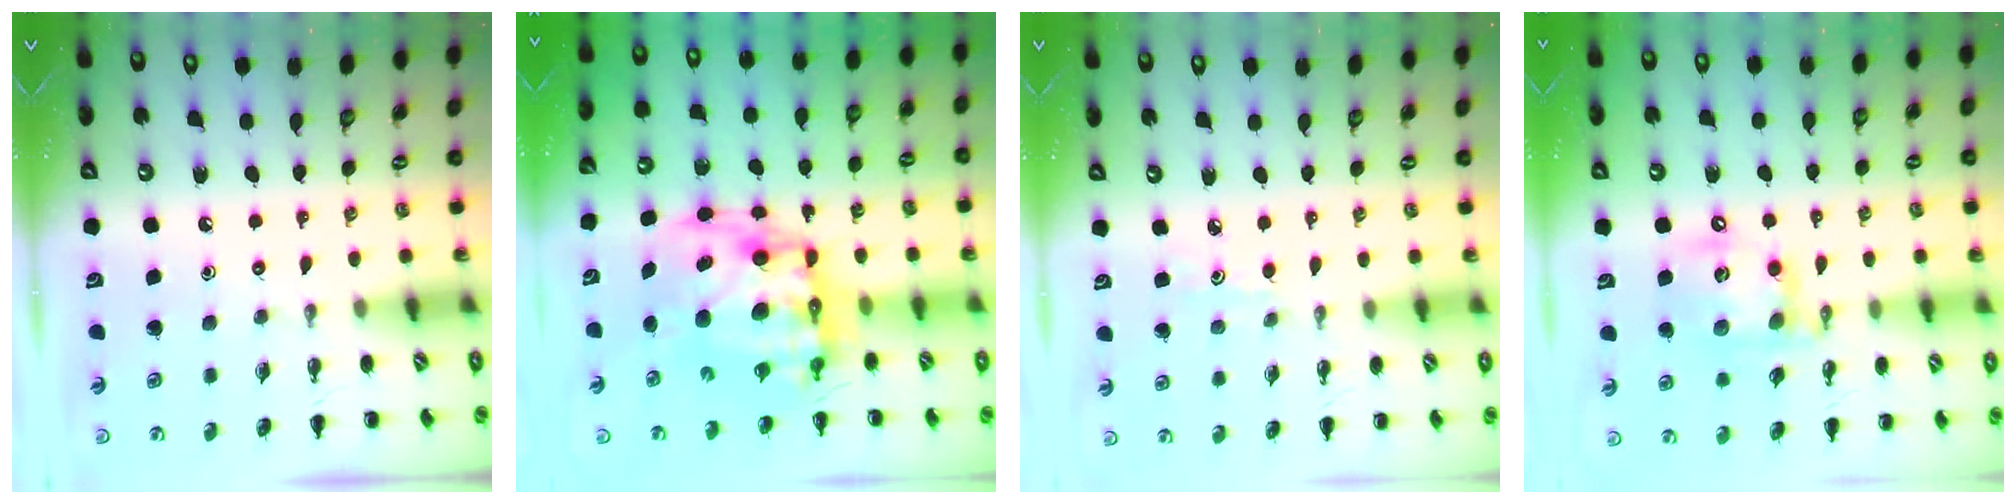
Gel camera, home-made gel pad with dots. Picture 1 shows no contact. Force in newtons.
{"total": 15.6, "press": 15.1, "slide": 3.9}
{"total": 2.6, "press": 2.3, "slide": 1.1}
{"total": 15.4, "press": 15.1, "slide": 2.9}